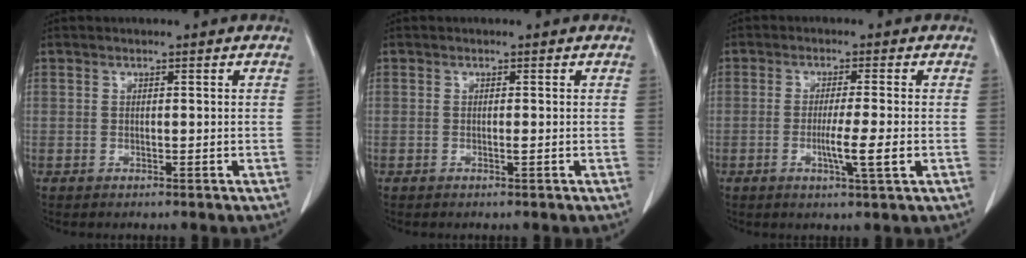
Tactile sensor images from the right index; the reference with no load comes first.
{"total": 0.0}
{"total": 5.1, "force": [-1.1, -0.5, 4.9], "torque": [-0.083, -0.009, -0.017]}